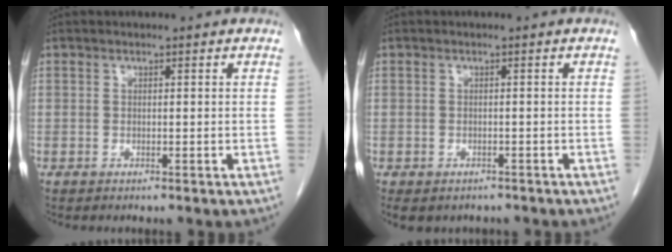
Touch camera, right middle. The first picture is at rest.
{"total": 5.2, "force": [-3.9, 3.0, 1.4], "torque": [-0.020, 0.002, -0.049]}